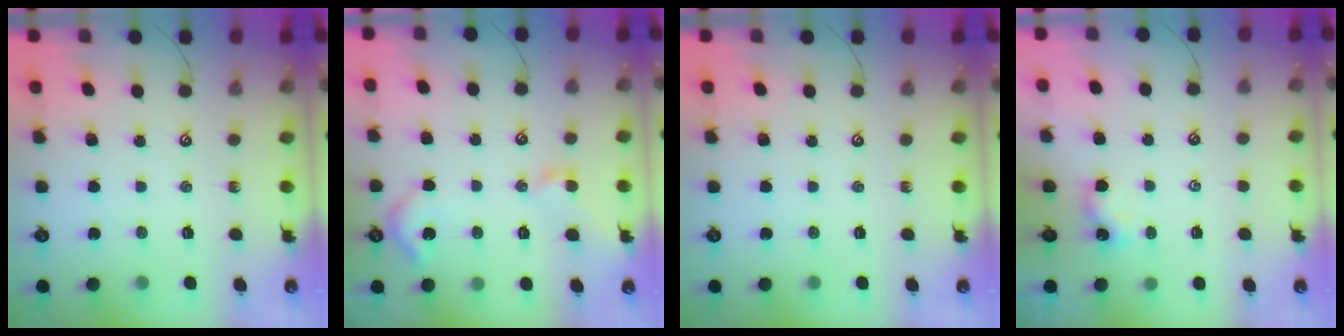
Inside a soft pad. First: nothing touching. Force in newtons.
{"total": 6.2, "press": 6.1, "slide": 0.8}
{"total": 0.0}
{"total": 0.7, "press": 0.7, "slide": 0.3}